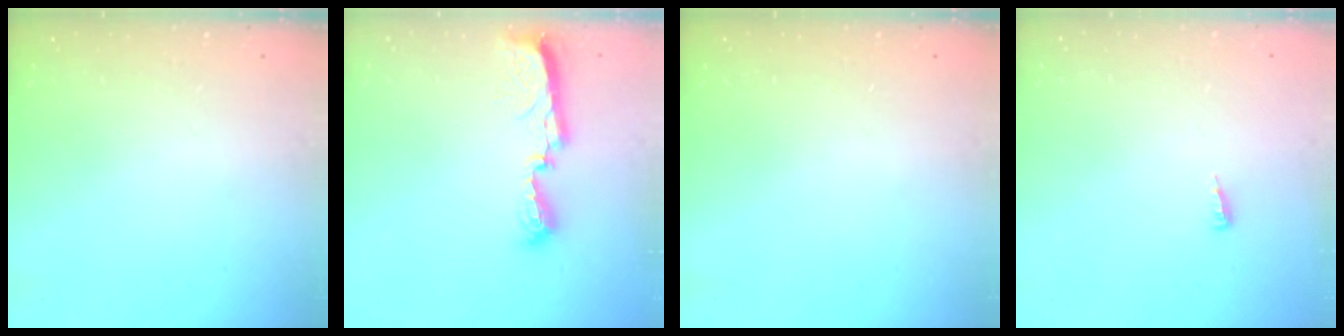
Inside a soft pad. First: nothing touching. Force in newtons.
{"total": 8.2, "press": 8.1, "slide": 0.8}
{"total": 0.0}
{"total": 2.9, "press": 2.9, "slide": 0.4}